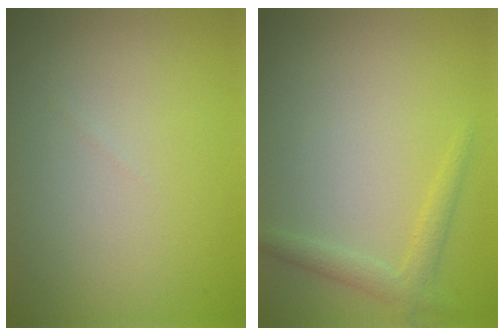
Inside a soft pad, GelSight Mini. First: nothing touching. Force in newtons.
{"total": 1.8, "press": 1.7, "slide": 0.1}